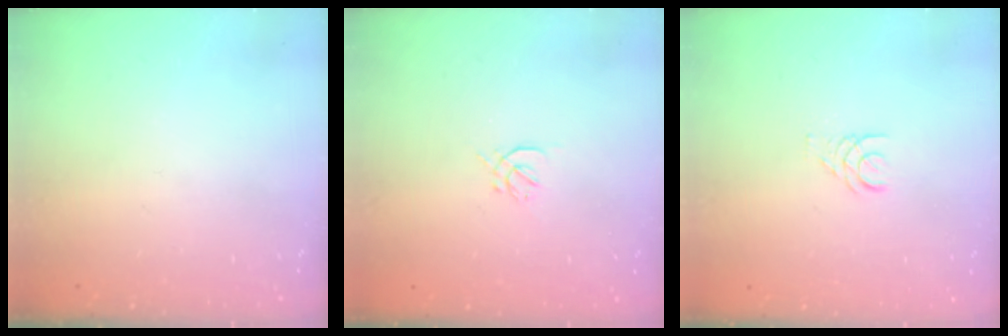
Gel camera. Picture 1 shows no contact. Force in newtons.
{"total": 1.0, "press": 0.9, "slide": 0.4}
{"total": 1.4, "press": 1.4, "slide": 0.2}